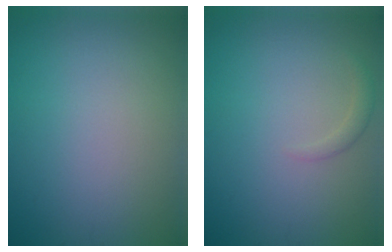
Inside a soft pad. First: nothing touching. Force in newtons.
{"total": 1.0, "press": 0.9, "slide": 0.1}